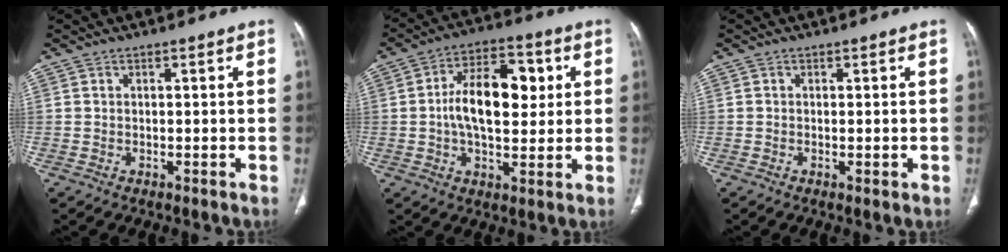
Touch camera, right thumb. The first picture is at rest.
{"total": 14.4, "force": [1.8, 8.0, 11.9], "torque": [-0.171, 0.015, 0.023]}
{"total": 1.1, "force": [-0.3, 0.4, 1.0], "torque": [-0.016, -0.003, -0.002]}